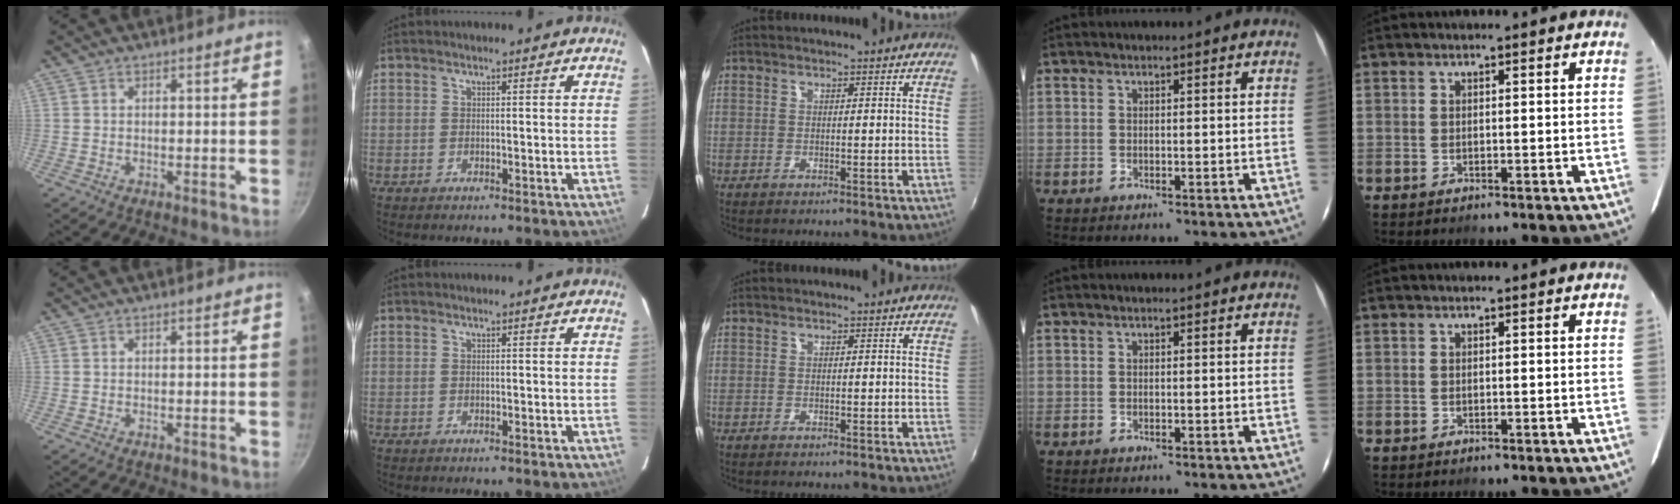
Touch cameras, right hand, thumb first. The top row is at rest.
{}